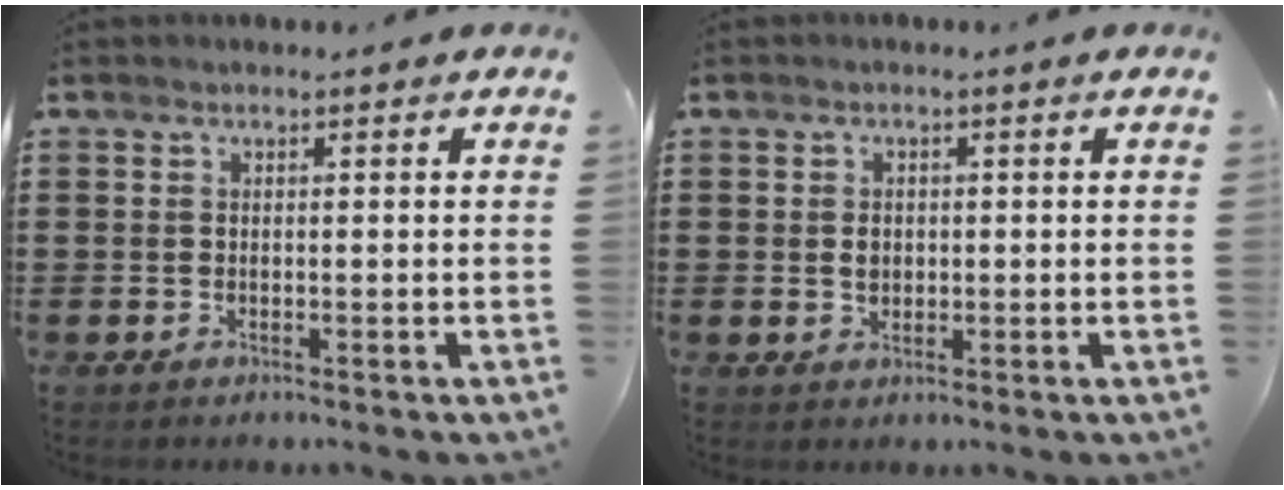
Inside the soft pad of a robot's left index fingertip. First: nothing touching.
{"total": 1.9, "force": [0.0, 1.4, 1.2], "torque": [-0.019, 0.003, -0.003]}